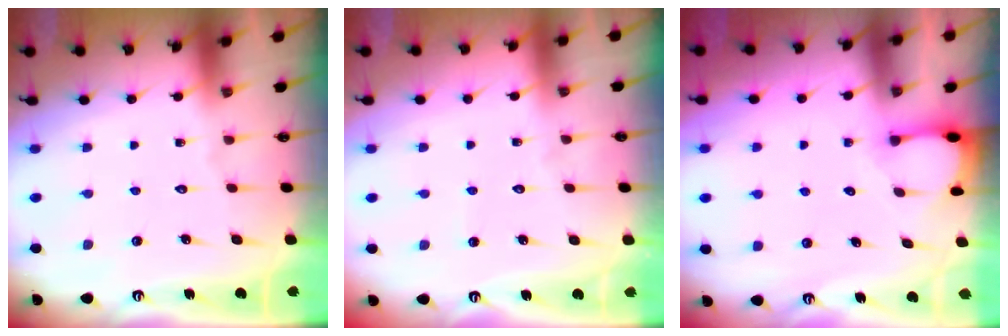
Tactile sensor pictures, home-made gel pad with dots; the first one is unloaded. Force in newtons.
{"total": 2.3, "press": 2.3, "slide": 0.3}
{"total": 2.0, "press": 1.9, "slide": 0.3}